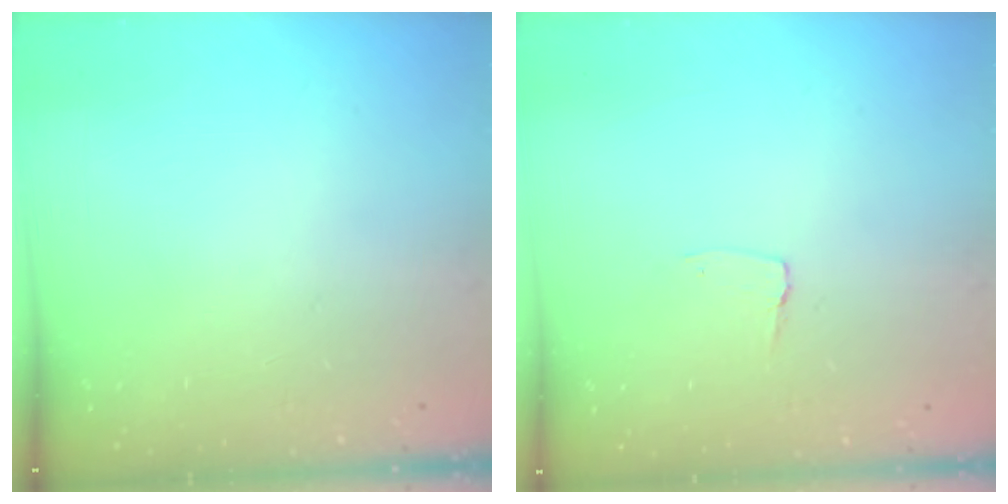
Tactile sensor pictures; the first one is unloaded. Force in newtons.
{"total": 2.9, "press": 2.9, "slide": 0.3}